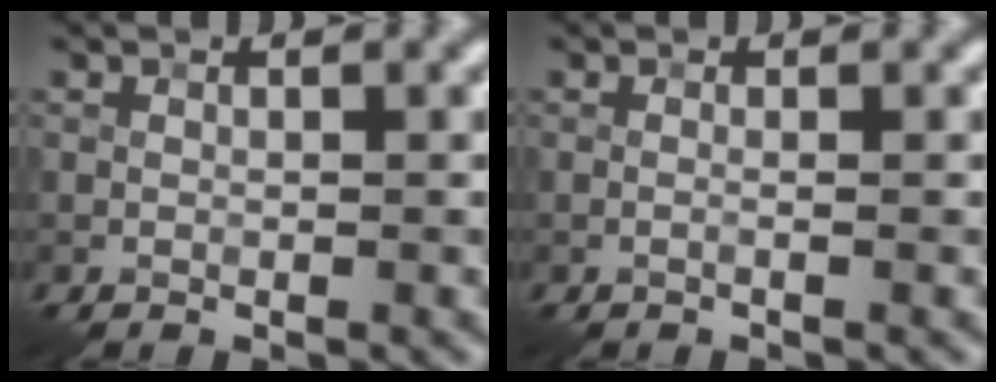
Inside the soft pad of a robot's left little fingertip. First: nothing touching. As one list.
[{"total": 0.7, "force": [-0.1, 0.2, 0.7], "torque": [-0.008, -0.009, -0.010]}]